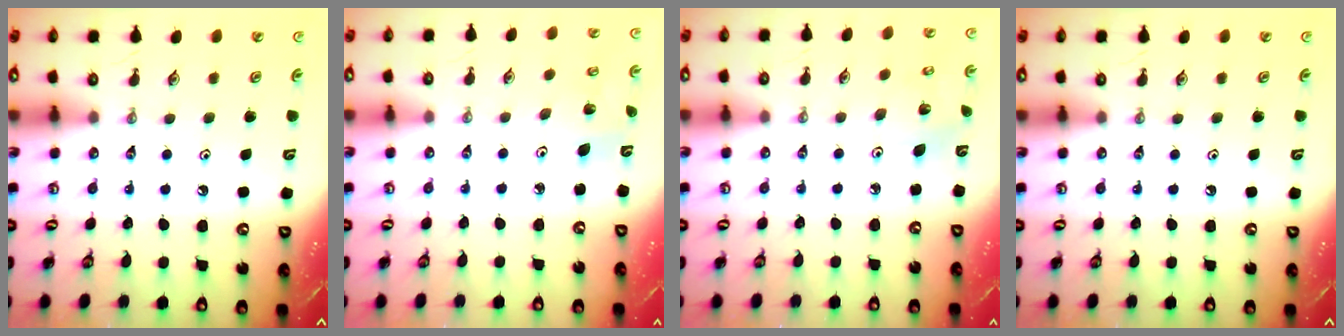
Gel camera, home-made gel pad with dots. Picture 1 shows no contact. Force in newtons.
{"total": 3.5, "press": 3.5, "slide": 0.2}
{"total": 3.8, "press": 3.8, "slide": 0.3}
{"total": 0.0}